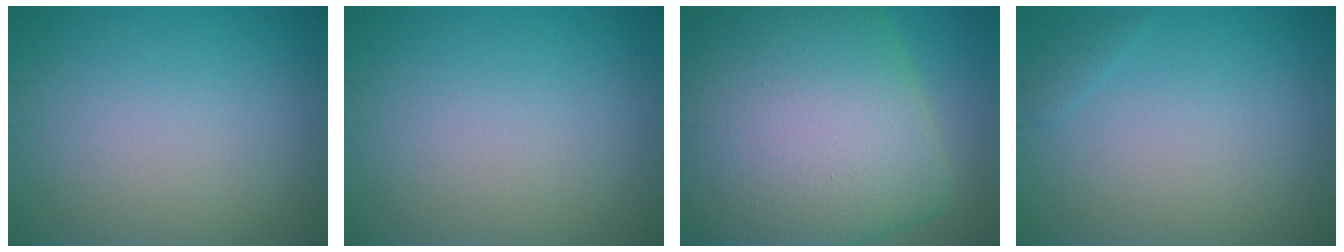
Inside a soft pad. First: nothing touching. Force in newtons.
{"total": 0.0}
{"total": 16.8, "press": 16.8, "slide": 0.9}
{"total": 0.7, "press": 0.7, "slide": 0.0}